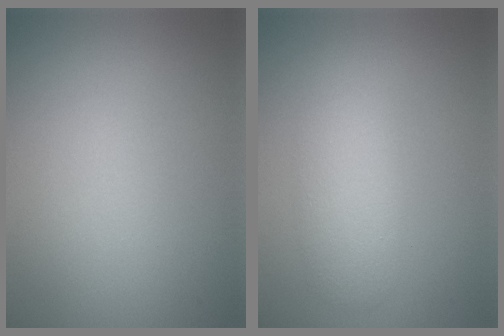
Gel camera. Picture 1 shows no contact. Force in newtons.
{"total": 3.5, "press": 3.5, "slide": 0.3}